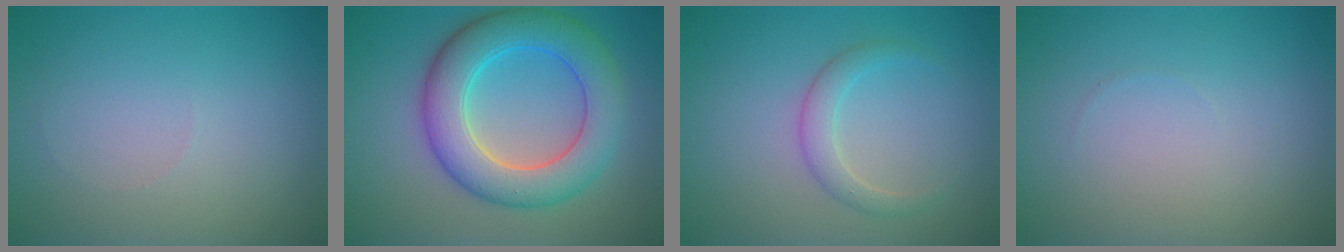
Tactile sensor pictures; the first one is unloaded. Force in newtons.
{"total": 7.7, "press": 7.7, "slide": 0.2}
{"total": 2.0, "press": 2.0, "slide": 0.1}
{"total": 0.0}